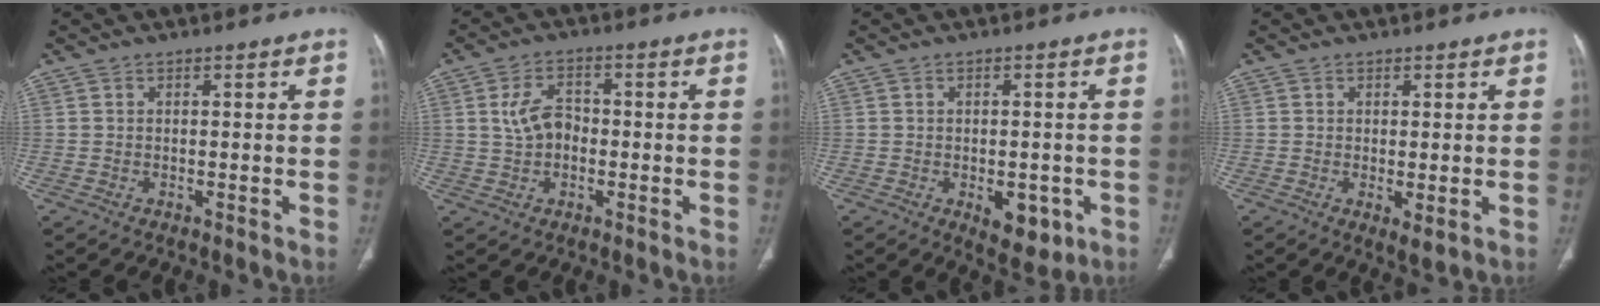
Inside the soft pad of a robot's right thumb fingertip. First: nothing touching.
{"total": 5.8, "force": [0.0, 4.0, 4.2], "torque": [-0.072, 0.015, -0.005]}
{"total": 6.9, "force": [-2.3, 3.8, 5.2], "torque": [-0.050, 0.002, -0.017]}
{"total": 2.5, "force": [-0.4, 0.8, 2.3], "torque": [-0.043, -0.012, -0.003]}